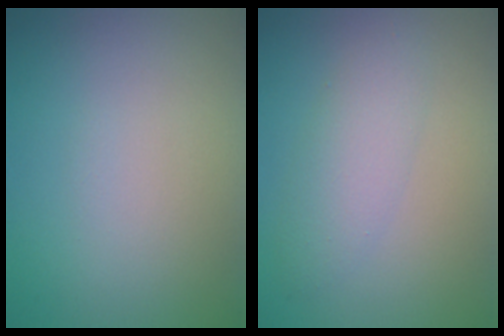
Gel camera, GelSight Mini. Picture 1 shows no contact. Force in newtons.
{"total": 3.0, "press": 3.0, "slide": 0.1}